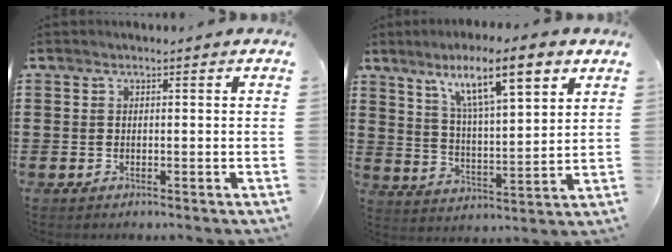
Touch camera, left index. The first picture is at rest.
{"total": 11.8, "force": [7.4, 2.4, 8.8], "torque": [-0.147, -0.025, 0.118]}